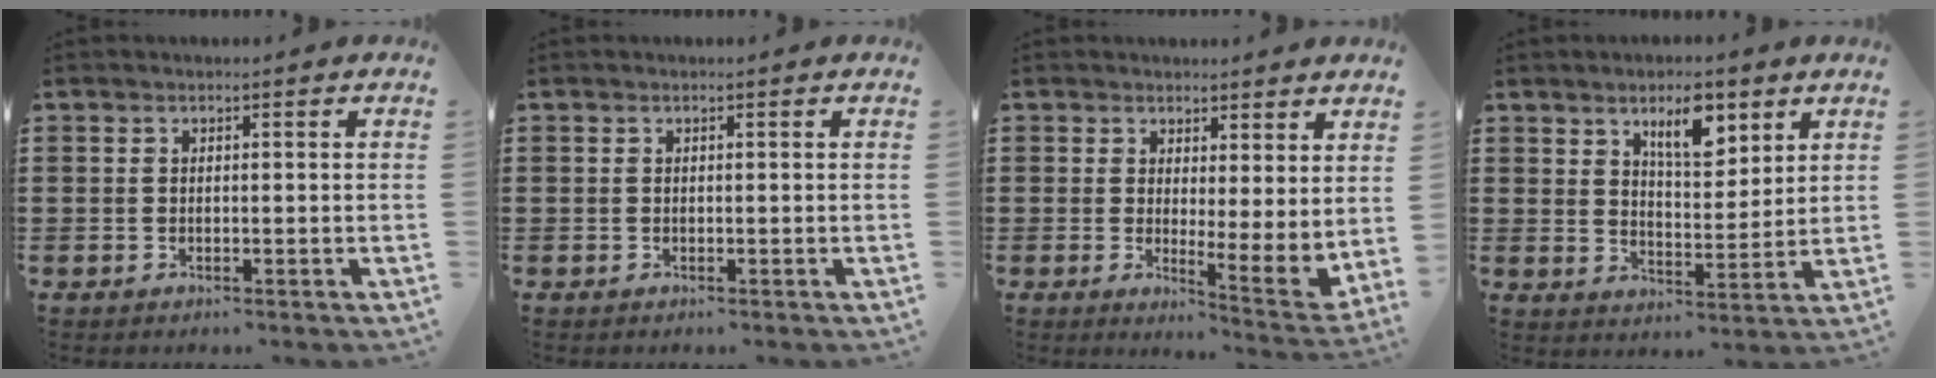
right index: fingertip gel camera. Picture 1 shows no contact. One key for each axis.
{"total": 0.0}
{"total": 2.6, "fx": 2.1, "fy": 0.3, "fz": 1.5, "tx": -0.029, "ty": -0.026, "tz": 0.033}
{"total": 7.0, "fx": 4.4, "fy": 2.8, "fz": 4.7, "tx": -0.070, "ty": -0.009, "tz": 0.072}